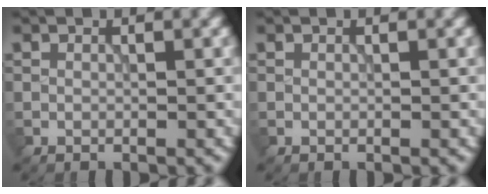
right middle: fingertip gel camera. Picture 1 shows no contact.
{"total": 0.0}